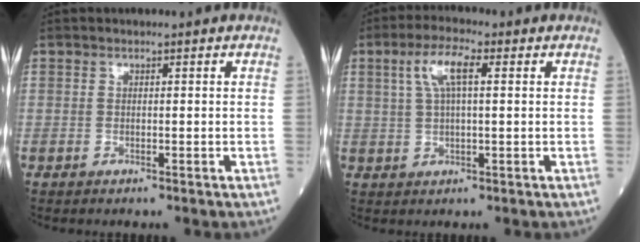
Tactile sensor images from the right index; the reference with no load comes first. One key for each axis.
{"total": 5.9, "fx": 2.0, "fy": 1.4, "fz": 5.4, "tx": -0.114, "ty": 0.018, "tz": 0.040}